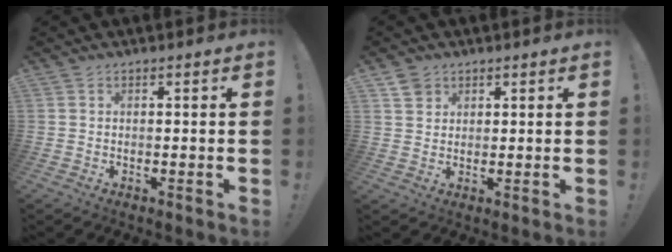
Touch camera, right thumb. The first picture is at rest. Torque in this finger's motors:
{"motor_torque": [-0.15, 0.10, -0.11, 0.20, -0.05]}